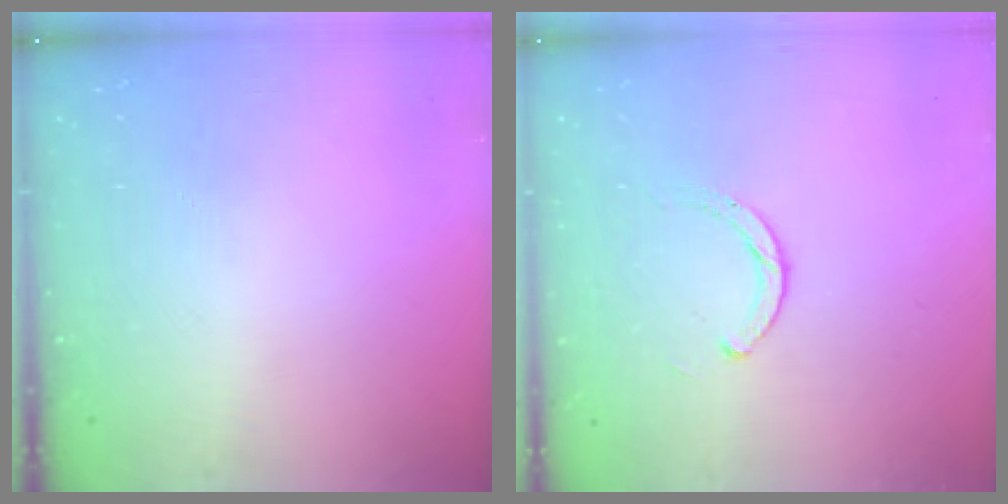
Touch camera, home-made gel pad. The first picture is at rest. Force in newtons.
{"total": 1.8, "press": 1.8, "slide": 0.2}